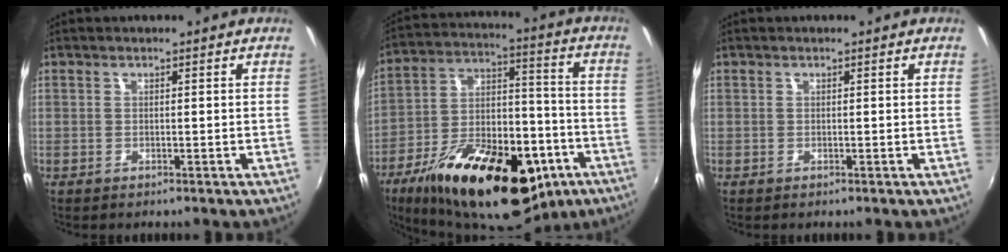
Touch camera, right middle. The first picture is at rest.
{"total": 30.3, "force": [-16.5, 14.4, 20.9], "torque": [-0.349, -0.005, -0.240]}
{"total": 0.0}